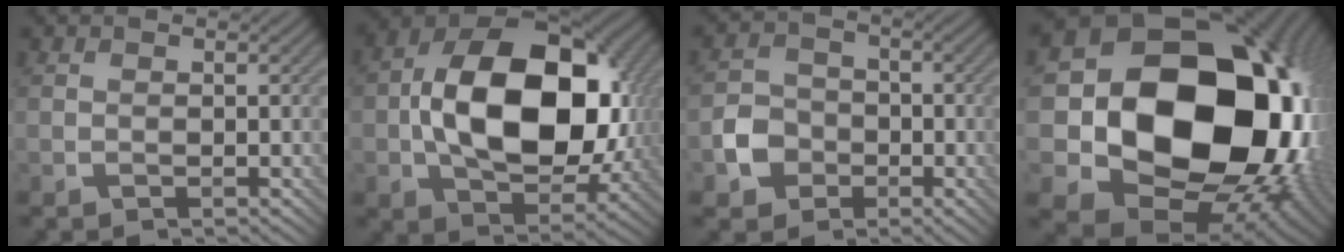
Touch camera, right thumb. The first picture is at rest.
{"total": 17.1, "force": [0.3, 11.1, 13.0], "torque": [-0.235, -0.006, 0.016]}
{"total": 4.8, "force": [-2.0, 4.0, 1.8], "torque": [-0.037, 0.000, -0.047]}
{"total": 22.4, "force": [1.1, 17.9, 13.4], "torque": [-0.287, -0.060, 0.067]}